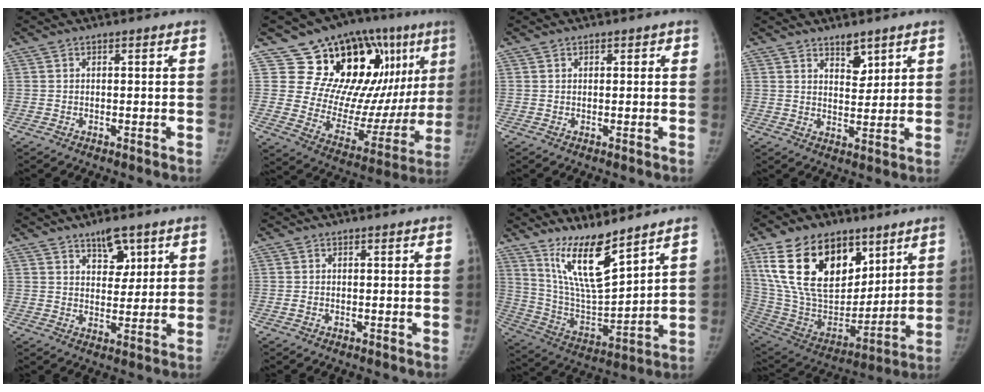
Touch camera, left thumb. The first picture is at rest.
{"total": 27.0, "force": [11.8, 14.2, 19.7], "torque": [-0.214, -0.031, 0.193]}
{"total": 1.1, "force": [0.6, 0.9, 0.3], "torque": [0.010, -0.001, 0.005]}
{"total": 4.7, "force": [3.2, 2.3, 2.5], "torque": [-0.016, -0.027, 0.055]}
{"total": 6.0, "force": [3.7, 3.0, 3.6], "torque": [-0.032, -0.024, 0.059]}
{"total": 0.7, "force": [-0.1, 0.5, 0.4], "torque": [-0.009, -0.001, -0.003]}
{"total": 14.7, "force": [10.4, 3.4, 9.8], "torque": [-0.157, -0.076, 0.210]}
{"total": 26.4, "force": [13.1, 15.9, 16.5], "torque": [-0.279, -0.033, 0.248]}